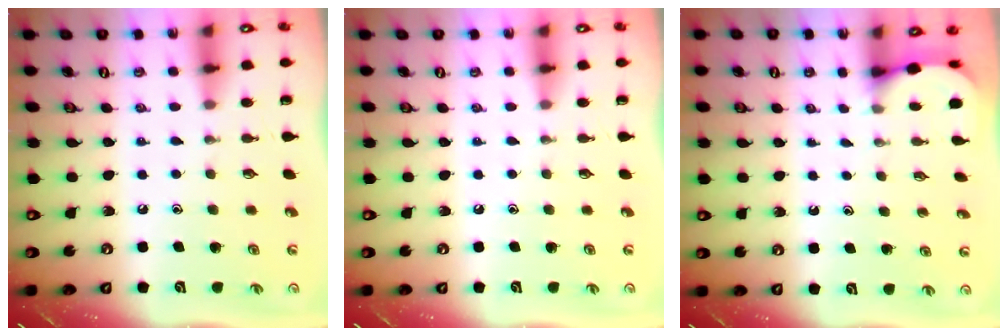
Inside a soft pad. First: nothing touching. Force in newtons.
{"total": 0.0}
{"total": 2.6, "press": 2.6, "slide": 0.2}